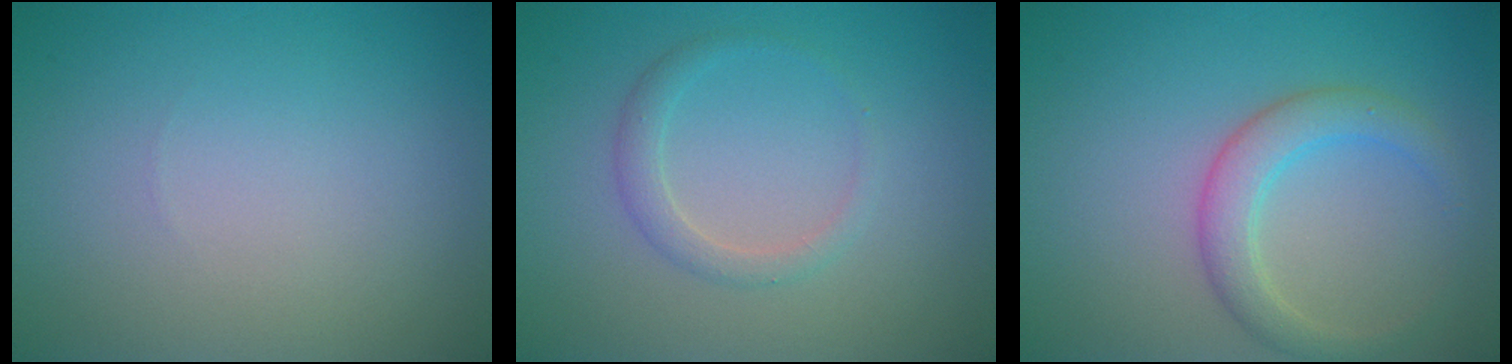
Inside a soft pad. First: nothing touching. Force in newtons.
{"total": 1.6, "press": 1.6, "slide": 0.1}
{"total": 3.2, "press": 3.2, "slide": 0.0}